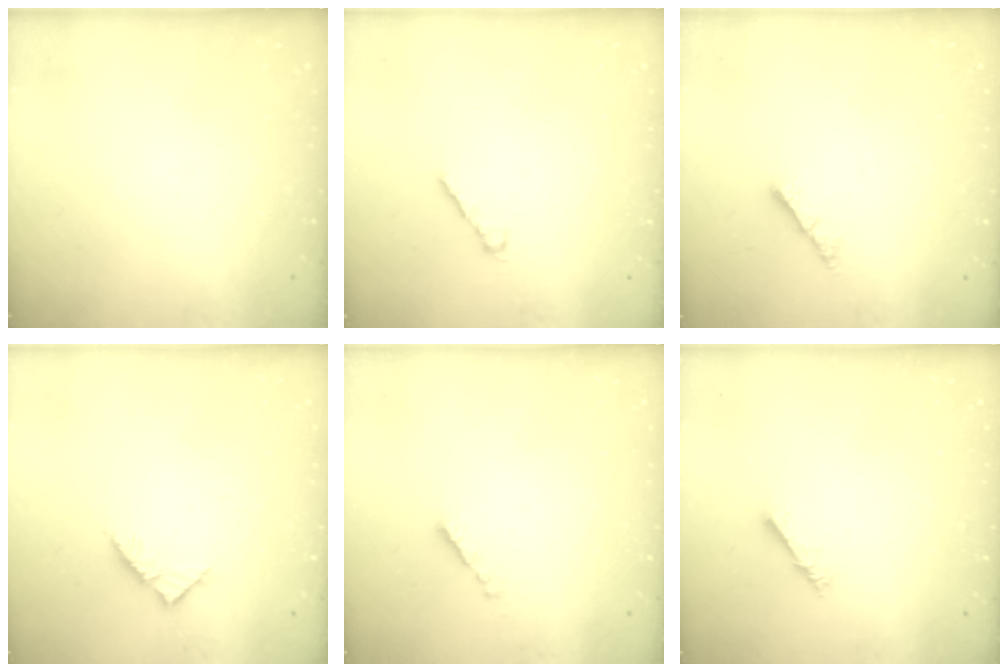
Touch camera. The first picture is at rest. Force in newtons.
{"total": 4.1, "press": 4.1, "slide": 0.9}
{"total": 3.0, "press": 3.0, "slide": 0.1}
{"total": 4.5, "press": 4.3, "slide": 1.0}
{"total": 2.1, "press": 2.1, "slide": 0.3}
{"total": 4.2, "press": 4.2, "slide": 0.5}